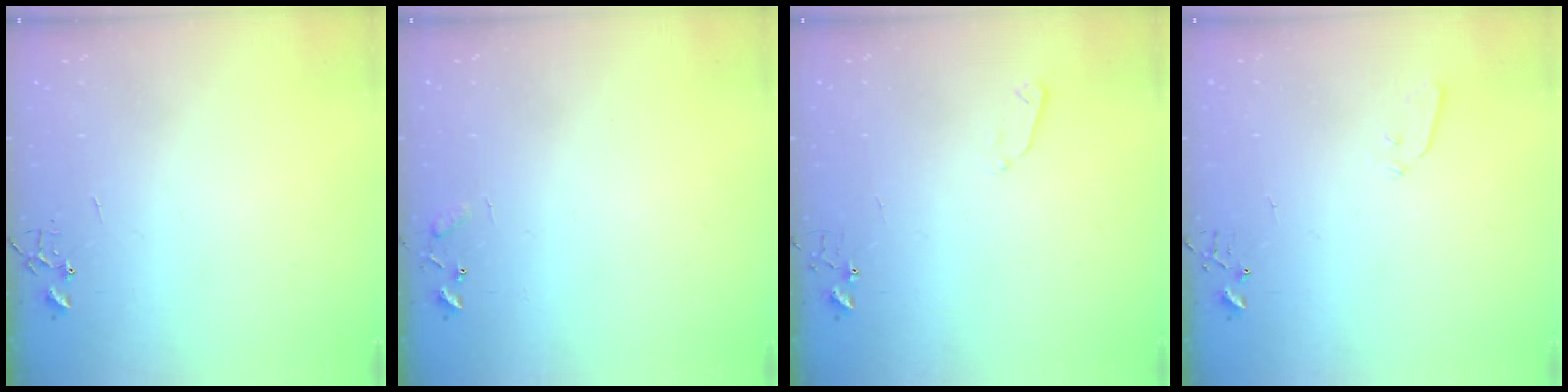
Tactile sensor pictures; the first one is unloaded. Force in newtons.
{"total": 5.8, "press": 5.8, "slide": 0.5}
{"total": 3.3, "press": 3.2, "slide": 0.6}
{"total": 3.5, "press": 3.4, "slide": 0.6}